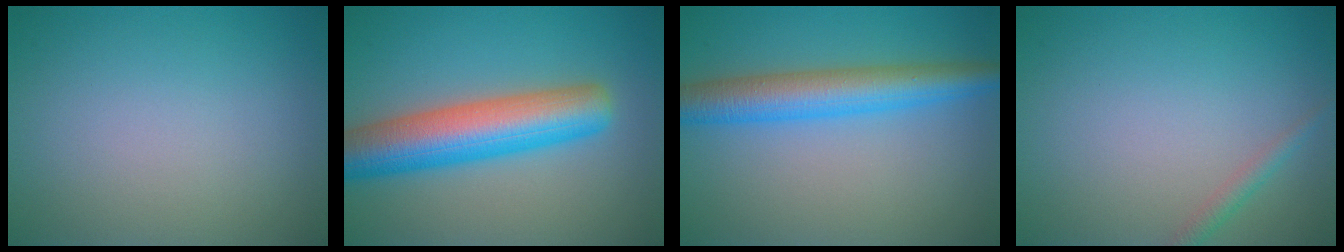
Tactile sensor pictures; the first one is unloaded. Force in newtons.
{"total": 8.4, "press": 8.4, "slide": 0.2}
{"total": 5.8, "press": 5.8, "slide": 0.2}
{"total": 1.2, "press": 1.2, "slide": 0.1}